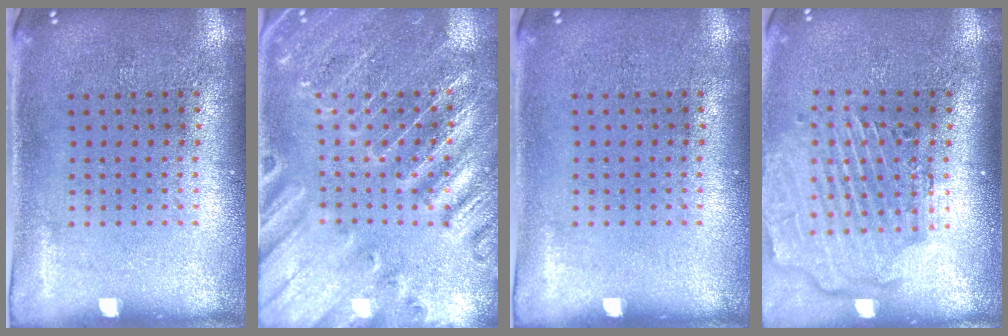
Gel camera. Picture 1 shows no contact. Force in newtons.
{"total": 3.0, "press": 3.0, "slide": 0.3}
{"total": 0.0}
{"total": 2.8, "press": 2.3, "slide": 1.6}